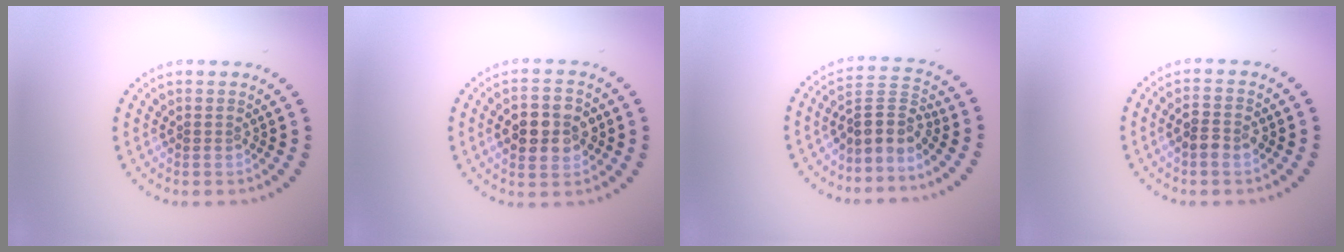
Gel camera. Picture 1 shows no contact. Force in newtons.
{"total": 4.9, "press": 4.9, "slide": 0.3}
{"total": 3.2, "press": 2.4, "slide": 2.1}
{"total": 2.2, "press": 2.1, "slide": 0.2}